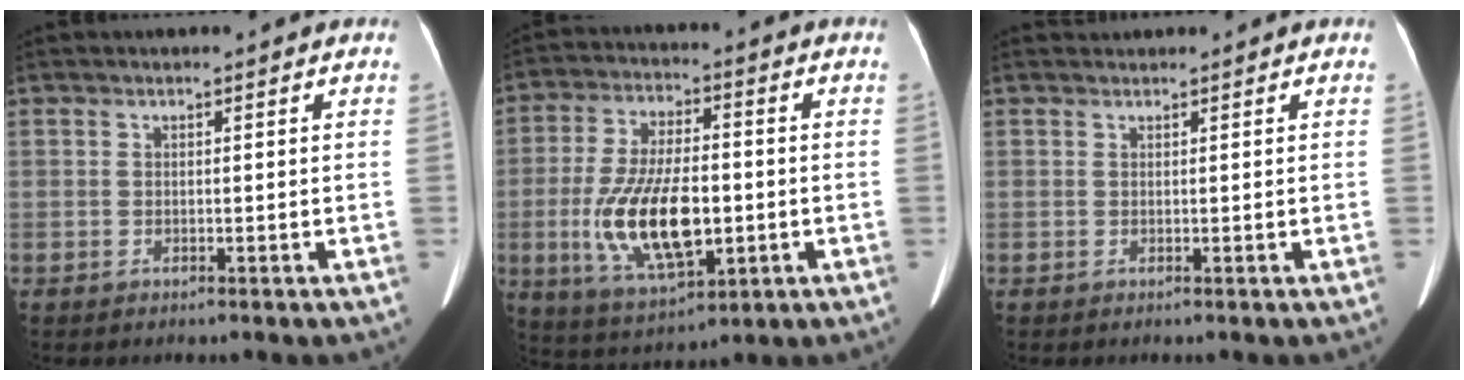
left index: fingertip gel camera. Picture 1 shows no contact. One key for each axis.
{"total": 14.5, "fx": -2.8, "fy": 5.7, "fz": 13.1, "tx": -0.264, "ty": -0.012, "tz": -0.042}
{"total": 0.6, "fx": 0.6, "fy": 0.1, "fz": -0.2, "tx": -0.006, "ty": 0.010, "tz": 0.014}